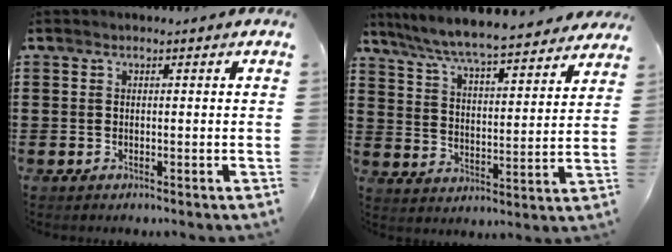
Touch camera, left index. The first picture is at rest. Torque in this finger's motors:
{"motor_torque": [2.14, 0.00, 1.05, 0.21]}